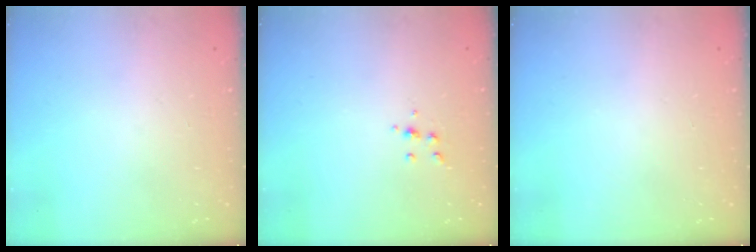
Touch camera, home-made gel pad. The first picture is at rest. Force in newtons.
{"total": 4.8, "press": 4.8, "slide": 0.5}
{"total": 0.0}